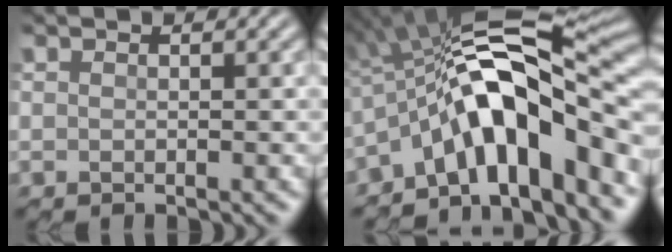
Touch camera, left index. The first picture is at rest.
{"total": 12.0, "force": [-4.2, 4.0, 10.5], "torque": [-0.142, 0.030, -0.084]}